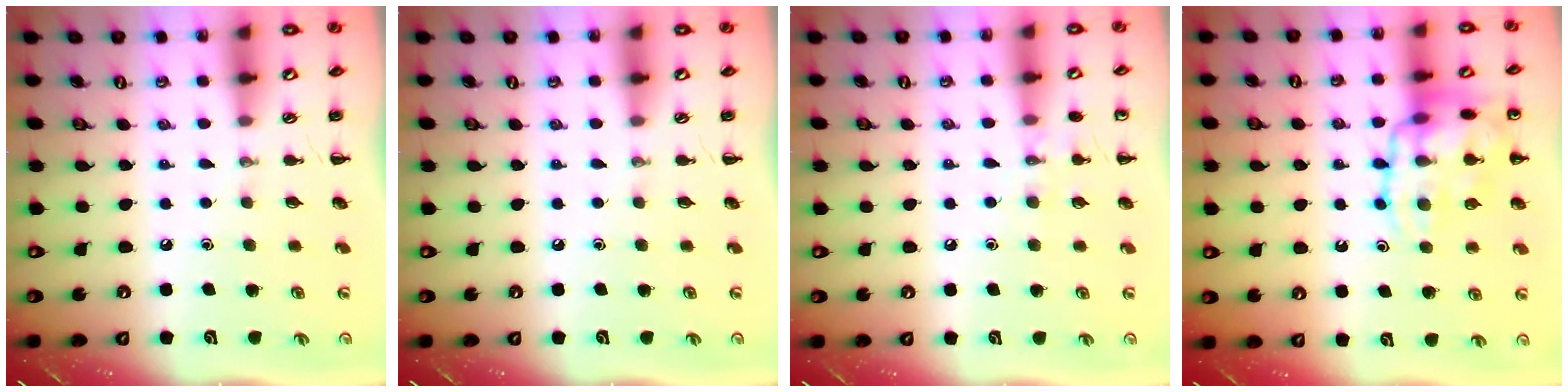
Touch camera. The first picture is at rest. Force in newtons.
{"total": 0.0}
{"total": 6.9, "press": 6.7, "slide": 1.7}
{"total": 17.2, "press": 17.1, "slide": 1.5}